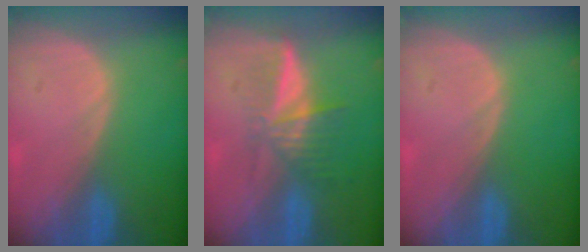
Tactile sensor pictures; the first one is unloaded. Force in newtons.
{"total": 6.0, "press": 5.3, "slide": 2.7}
{"total": 0.0}